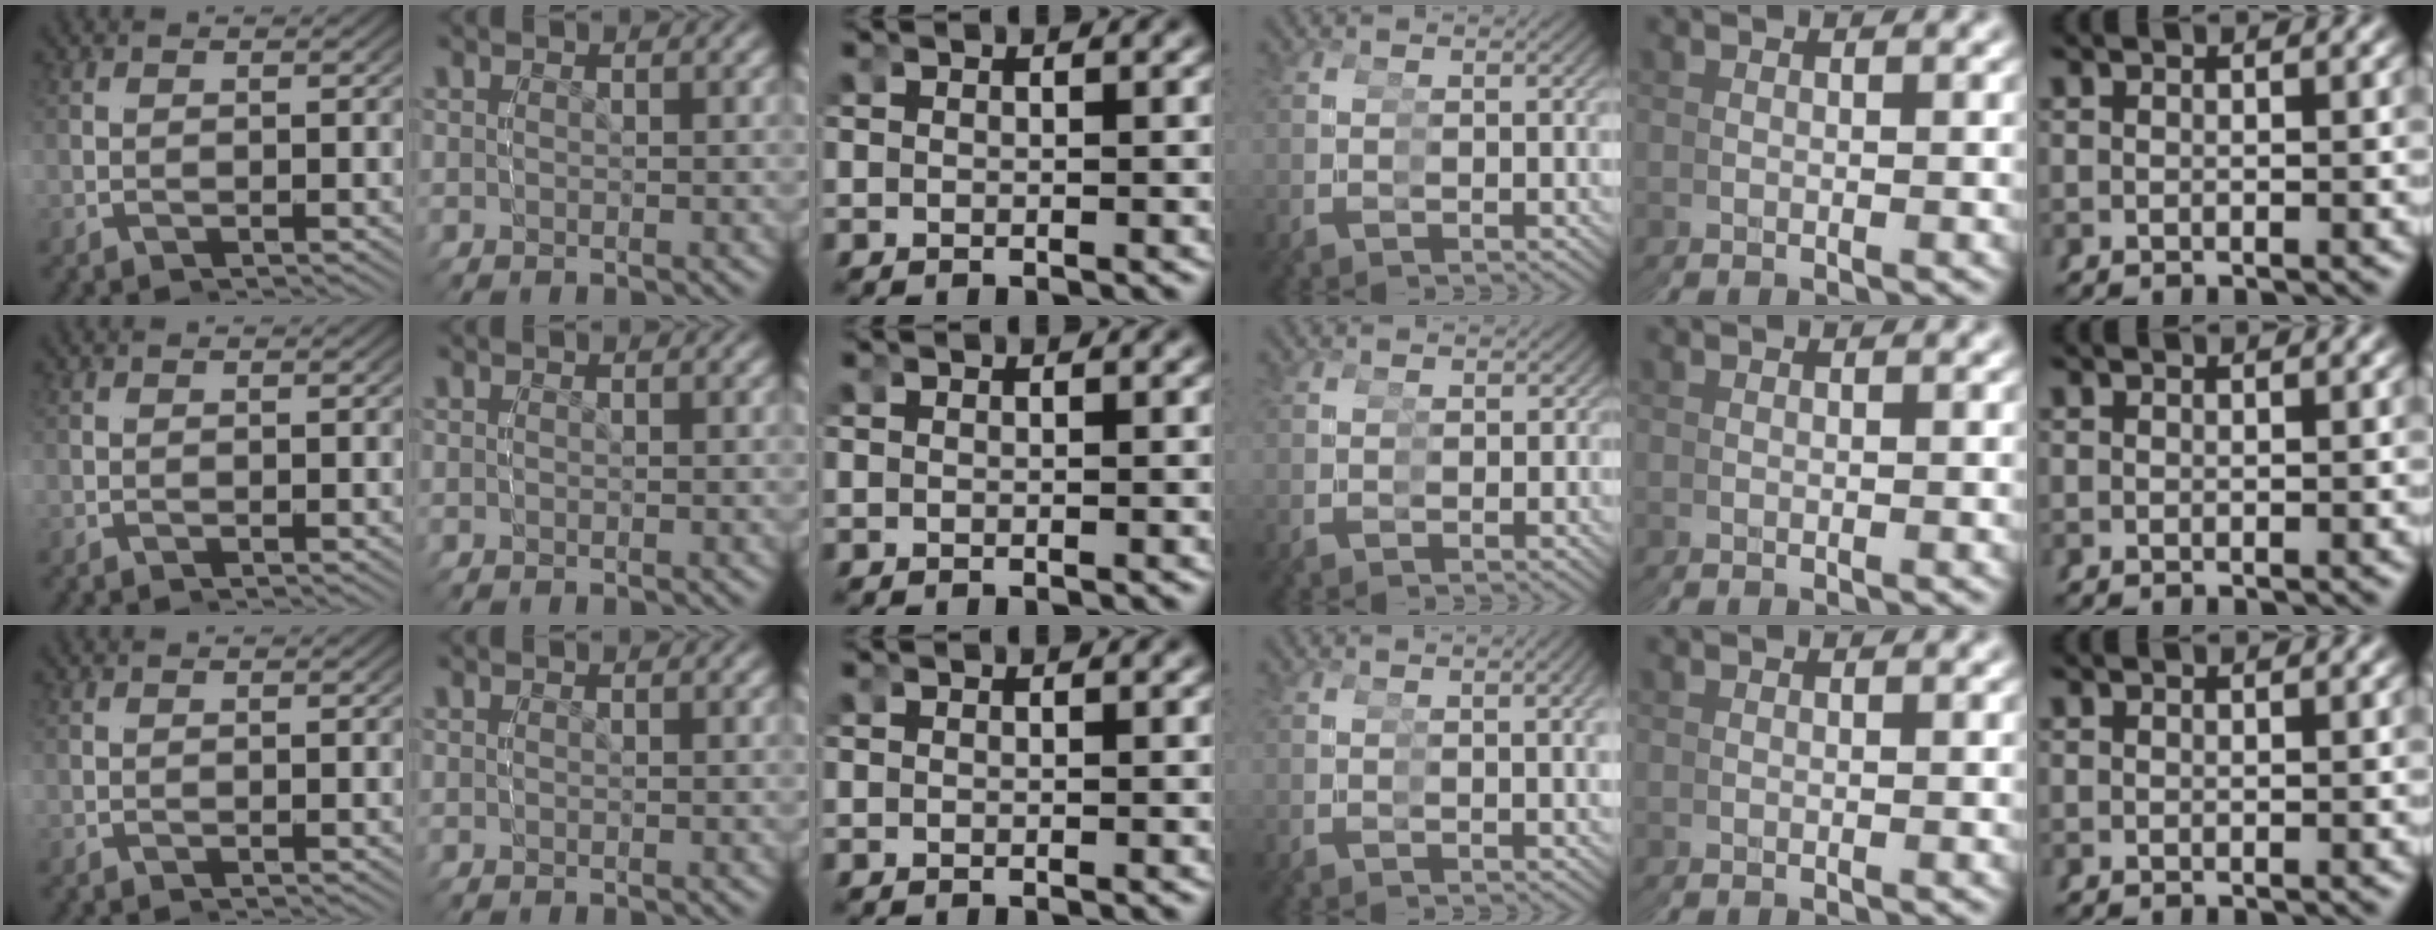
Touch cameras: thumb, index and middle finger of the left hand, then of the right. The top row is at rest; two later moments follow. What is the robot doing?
{"motion": "grasp_and_lifting", "object": "cup"}